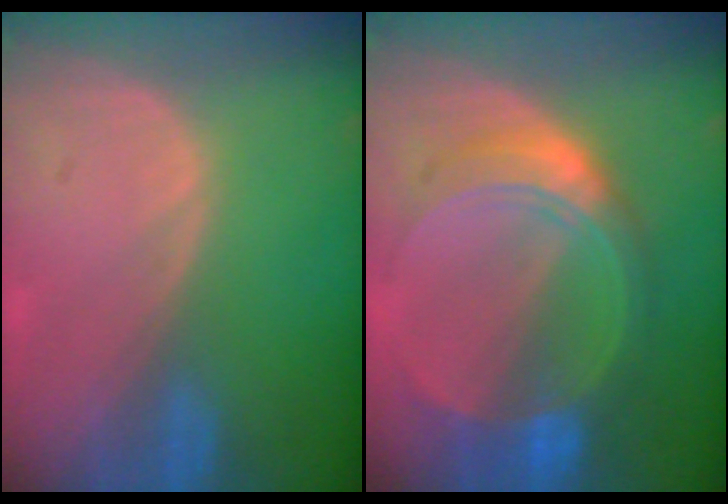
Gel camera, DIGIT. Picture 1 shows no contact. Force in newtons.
{"total": 8.6, "press": 8.6, "slide": 0.7}